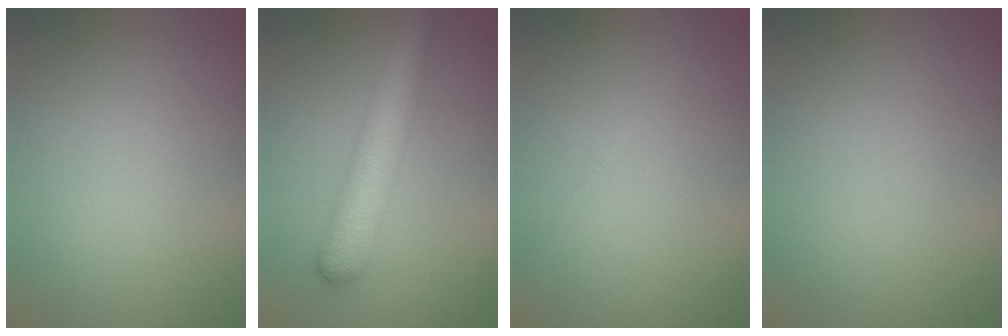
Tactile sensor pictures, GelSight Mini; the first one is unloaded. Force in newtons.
{"total": 5.9, "press": 5.9, "slide": 0.2}
{"total": 0.0}
{"total": 0.0}